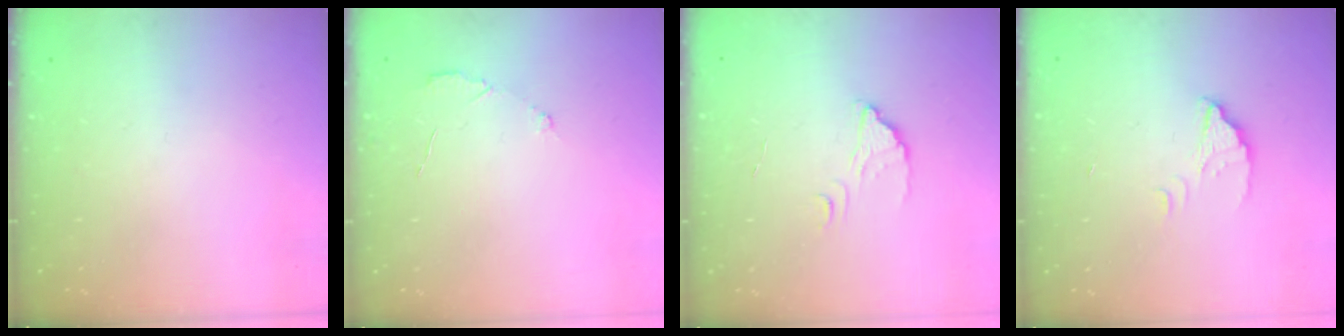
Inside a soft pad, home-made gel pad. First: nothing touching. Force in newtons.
{"total": 3.0, "press": 3.0, "slide": 0.3}
{"total": 2.0, "press": 2.0, "slide": 0.1}
{"total": 2.4, "press": 2.4, "slide": 0.1}